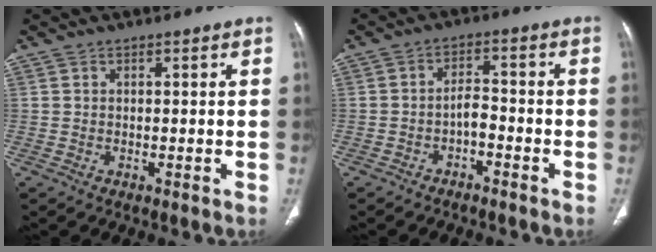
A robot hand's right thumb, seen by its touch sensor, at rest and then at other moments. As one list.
[{"total": 3.4, "force": [-2.1, 1.7, 2.0], "torque": [-0.028, 0.031, -0.037]}]